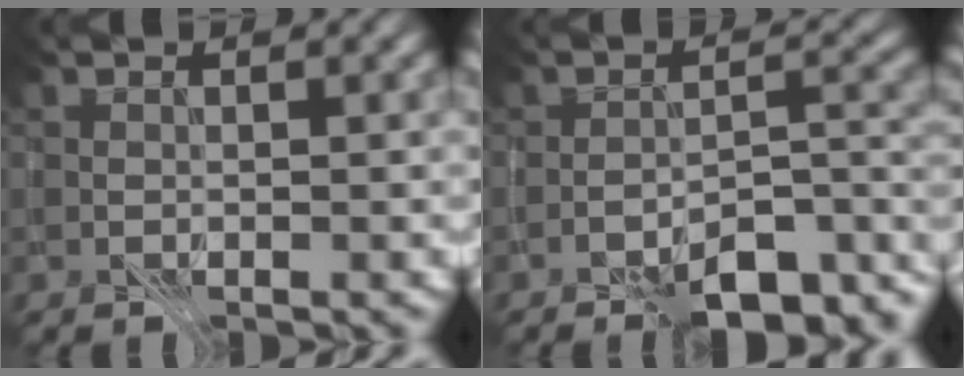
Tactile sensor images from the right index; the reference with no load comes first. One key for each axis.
{"total": 8.1, "fx": -5.7, "fy": 2.6, "fz": 5.1, "tx": -0.061, "ty": 0.013, "tz": -0.092}